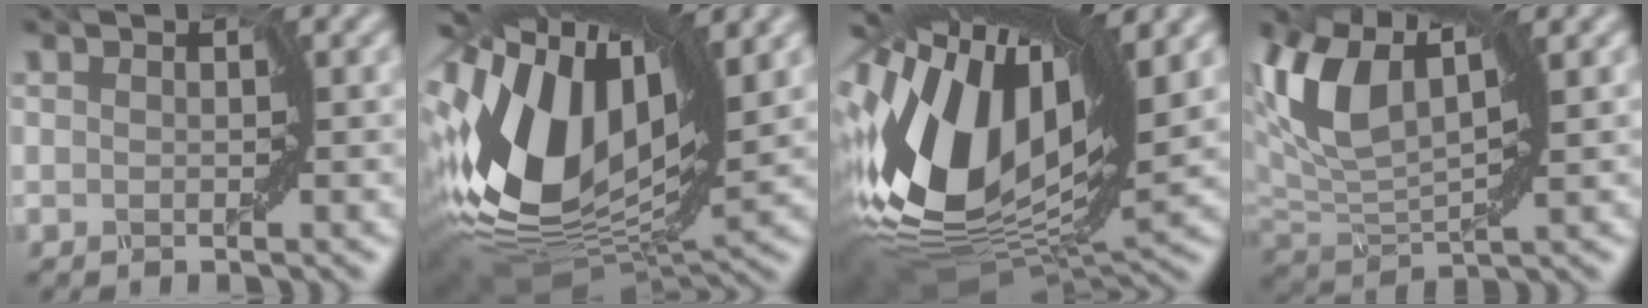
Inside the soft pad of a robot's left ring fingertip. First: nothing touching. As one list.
[{"total": 14.4, "force": [2.0, 8.3, 11.6], "torque": [-0.263, 0.007, 0.040]}, {"total": 15.9, "force": [1.8, 8.4, 13.3], "torque": [-0.283, 0.004, 0.040]}, {"total": 6.5, "force": [3.3, 2.7, 4.9], "torque": [-0.120, 0.006, 0.077]}]